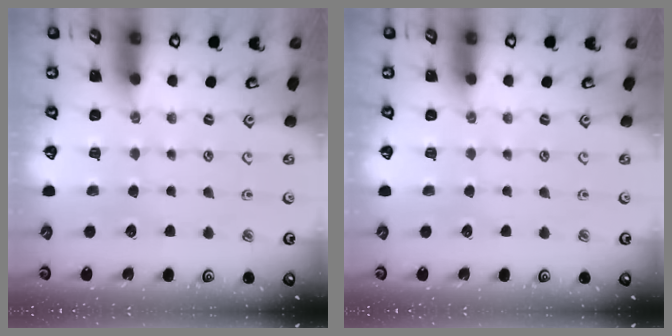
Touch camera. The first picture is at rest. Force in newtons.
{"total": 0.0}